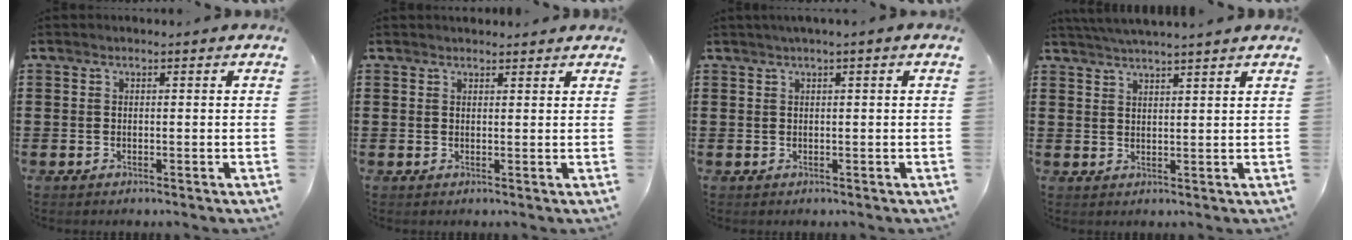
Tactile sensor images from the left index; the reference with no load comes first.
{"total": 1.0, "force": [0.9, 0.0, -0.3], "torque": [0.004, 0.001, 0.019]}
{"total": 1.0, "force": [0.4, -0.1, 0.9], "torque": [-0.017, -0.001, 0.008]}
{"total": 2.9, "force": [2.7, -0.9, 0.2], "torque": [-0.011, -0.008, 0.050]}